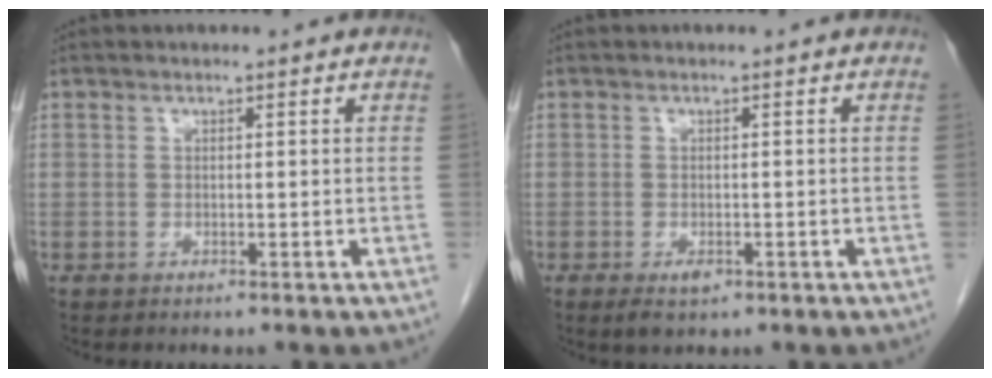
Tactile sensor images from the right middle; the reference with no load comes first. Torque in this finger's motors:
{"motor_torque": [0.42, -0.02, 0.11, 0.00]}